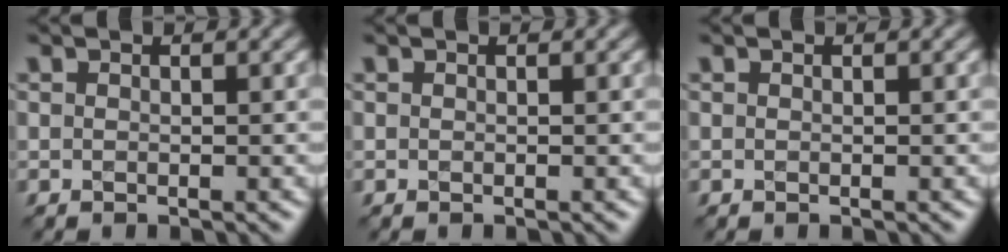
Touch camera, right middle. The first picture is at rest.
{"total": 0.0}
{"total": 0.0}